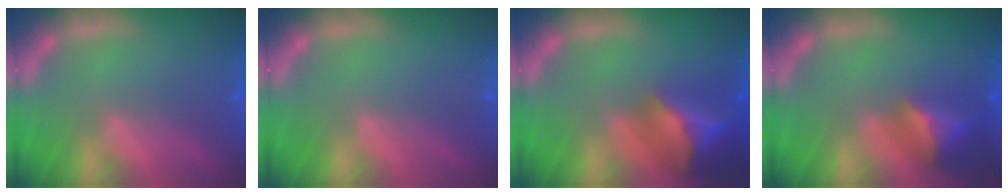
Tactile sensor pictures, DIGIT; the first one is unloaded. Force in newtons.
{"total": 0.0}
{"total": 8.9}
{"total": 5.5}